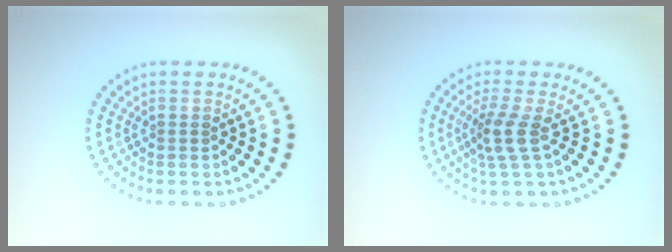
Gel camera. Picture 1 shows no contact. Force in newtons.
{"total": 2.5, "press": 1.9, "slide": 1.6}